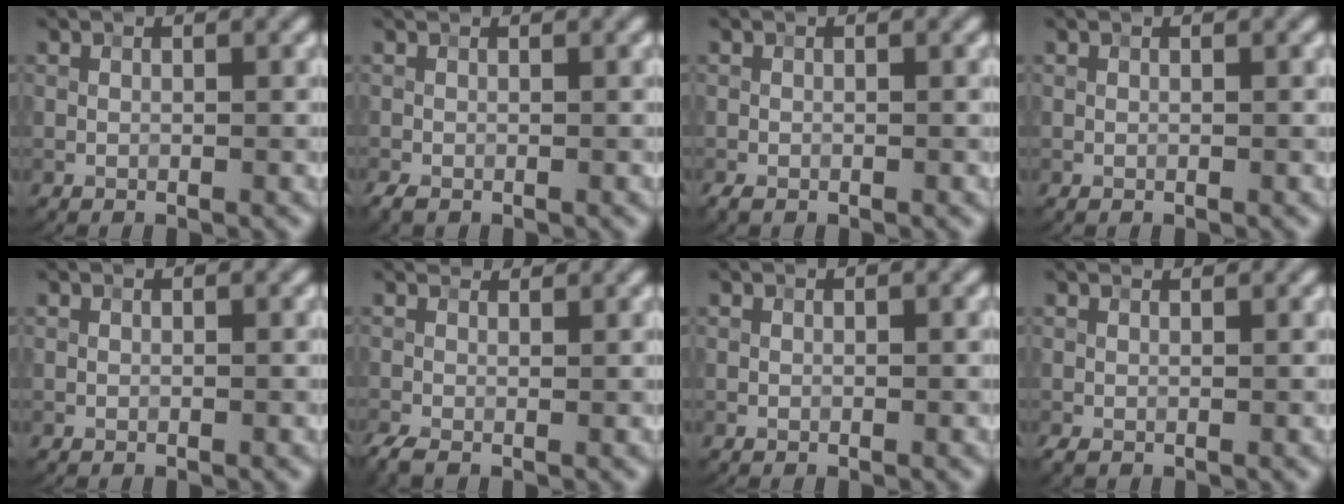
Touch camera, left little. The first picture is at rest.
{"total": 1.1, "force": [-0.6, 0.7, 0.6], "torque": [-0.021, -0.004, -0.013]}
{"total": 1.0, "force": [-0.6, 0.6, 0.5], "torque": [-0.015, -0.003, -0.015]}
{"total": 0.0}
{"total": 0.0}
{"total": 2.4, "force": [-0.4, 1.5, 1.8], "torque": [-0.058, -0.003, -0.017]}
{"total": 0.0}
{"total": 0.9, "force": [0.3, 0.7, 0.6], "torque": [-0.021, 0.003, 0.004]}